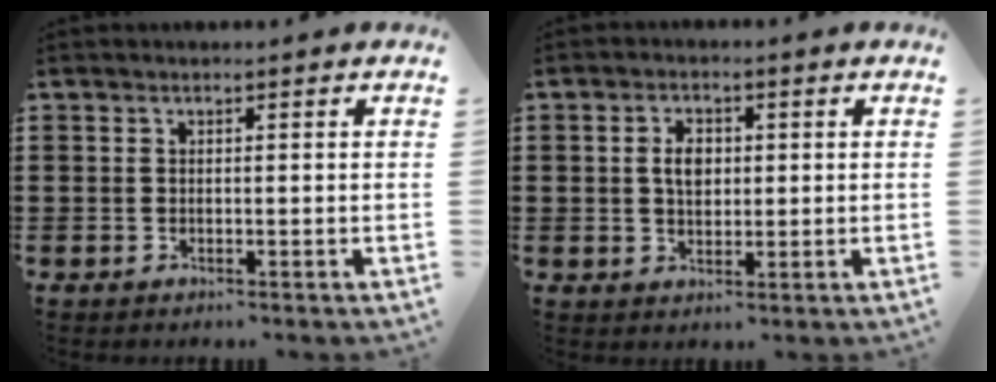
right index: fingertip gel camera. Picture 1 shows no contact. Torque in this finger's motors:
{"motor_torque": [0.51, 0.46, 0.25, 0.10]}